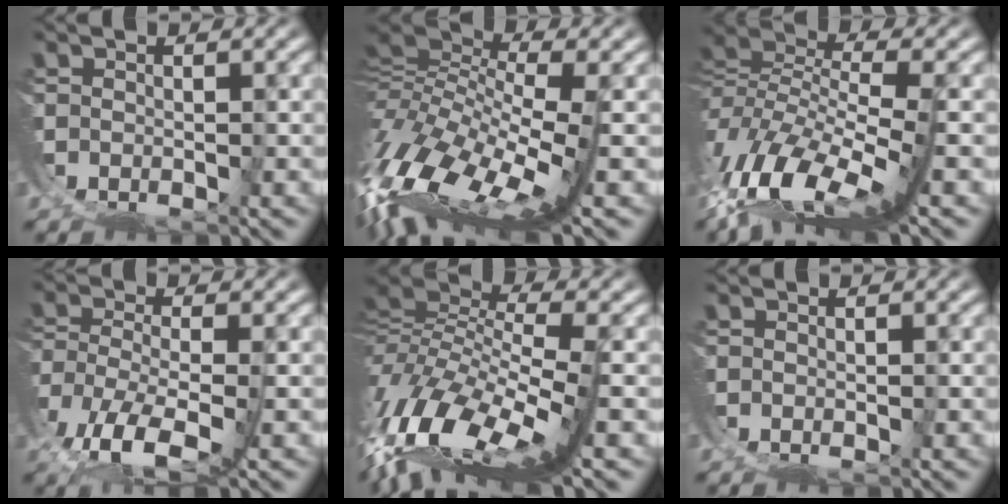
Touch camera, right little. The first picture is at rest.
{"total": 12.4, "force": [1.2, 6.5, 10.5], "torque": [-0.219, -0.031, 0.041]}
{"total": 9.4, "force": [1.2, 4.8, 8.0], "torque": [-0.165, -0.016, 0.028]}
{"total": 4.6, "force": [0.2, 2.5, 3.8], "torque": [-0.110, -0.046, 0.030]}
{"total": 12.7, "force": [1.2, 6.7, 10.7], "torque": [-0.207, -0.020, 0.031]}
{"total": 0.0}